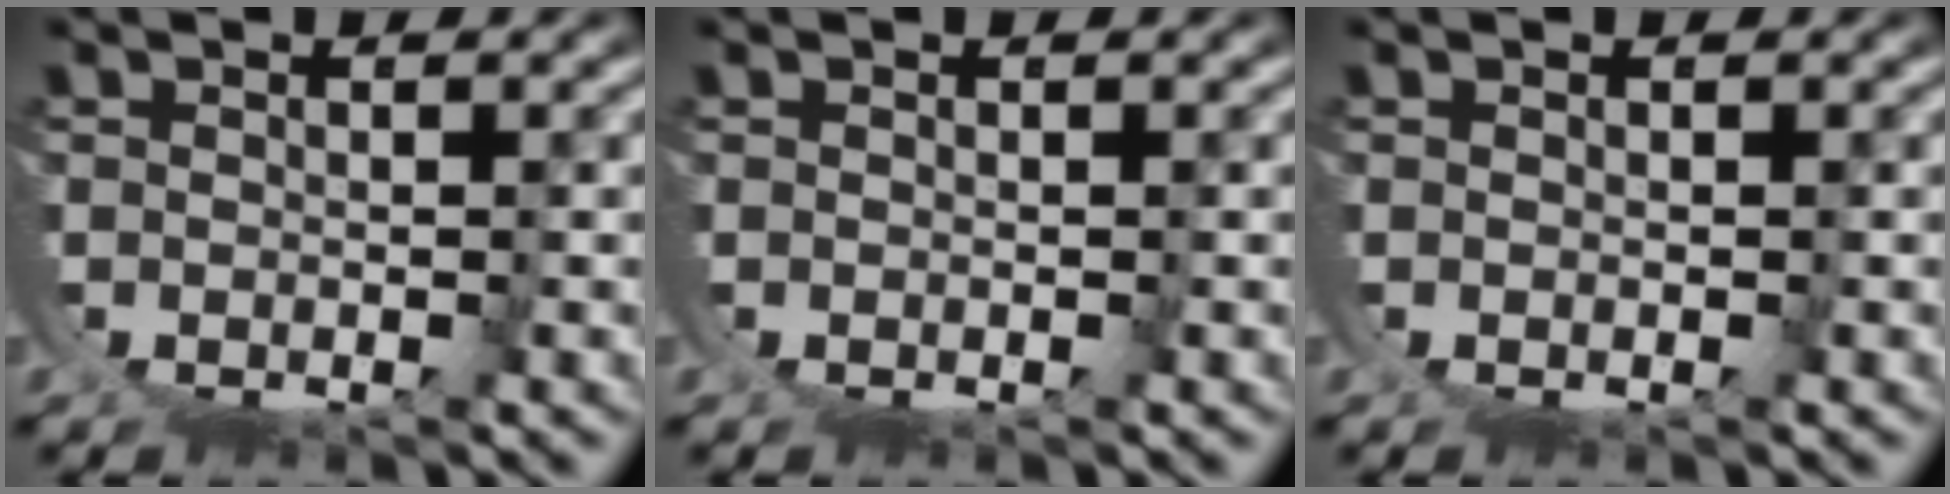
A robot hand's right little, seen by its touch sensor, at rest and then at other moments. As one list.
[{"total": 0.0}, {"total": 0.0}]